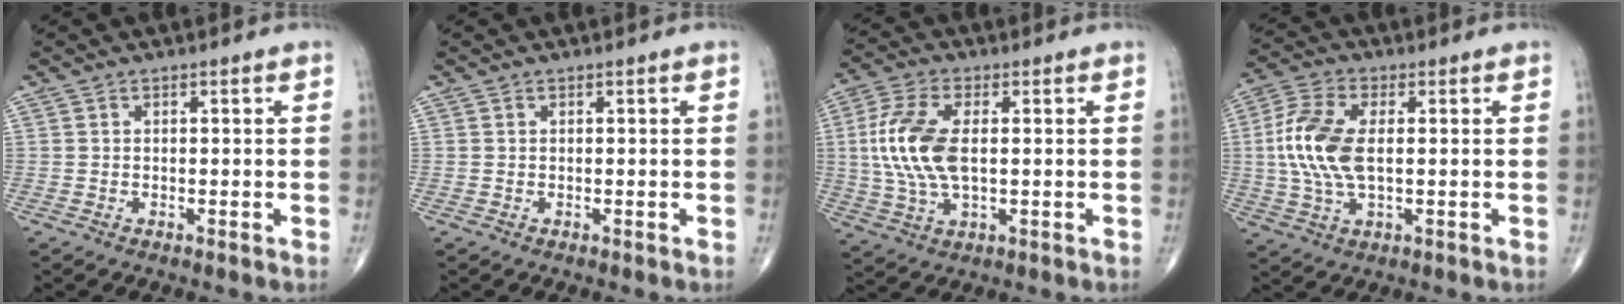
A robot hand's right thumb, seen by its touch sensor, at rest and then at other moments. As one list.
[{"total": 0.0}, {"total": 12.8, "force": [0.9, 6.4, 11.1], "torque": [-0.248, 0.005, 0.018]}, {"total": 11.7, "force": [0.6, 5.9, 10.1], "torque": [-0.232, 0.009, 0.010]}]